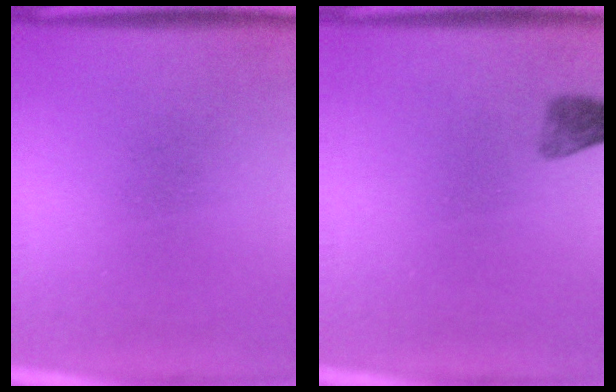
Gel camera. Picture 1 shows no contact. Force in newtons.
{"total": 2.1}